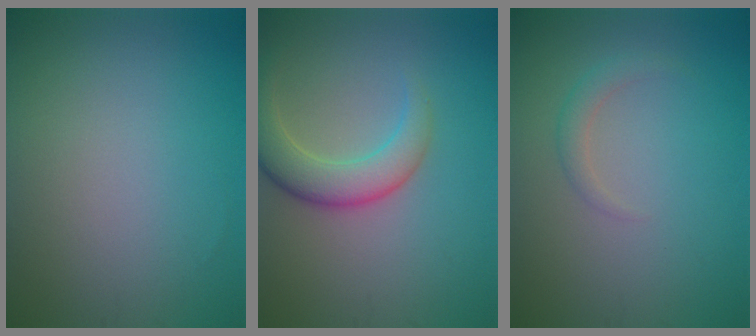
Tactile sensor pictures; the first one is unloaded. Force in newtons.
{"total": 4.6, "press": 4.6, "slide": 0.4}
{"total": 1.4, "press": 1.4, "slide": 0.1}